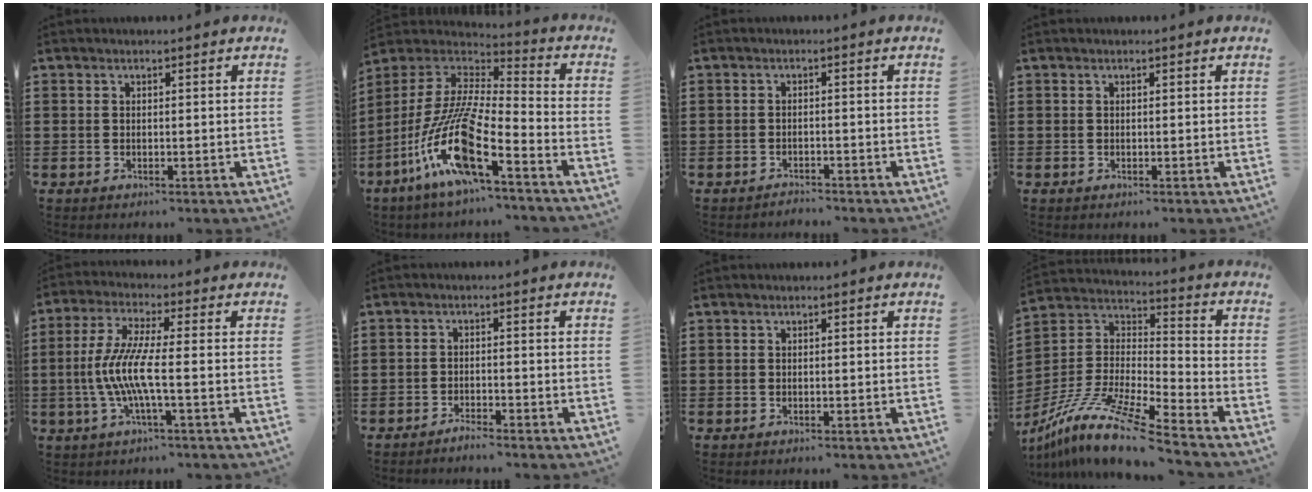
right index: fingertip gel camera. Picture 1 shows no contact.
{"total": 13.8, "force": [-7.9, 2.0, 11.1], "torque": [-0.248, -0.020, -0.161]}
{"total": 1.4, "force": [-1.4, 0.1, -0.1], "torque": [-0.004, 0.003, -0.030]}
{"total": 0.0}
{"total": 8.2, "force": [-1.8, 0.8, 7.9], "torque": [-0.179, -0.019, -0.044]}
{"total": 1.6, "force": [-1.6, 0.0, 0.3], "torque": [-0.008, 0.002, -0.031]}
{"total": 0.0}
{"total": 12.3, "force": [-10.0, 0.5, 7.2], "torque": [-0.163, -0.001, -0.205]}